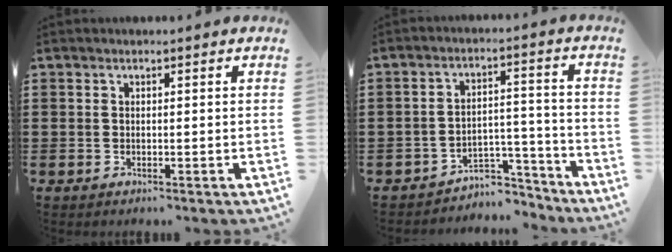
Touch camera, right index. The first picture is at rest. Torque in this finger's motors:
{"motor_torque": [-1.21, 0.93, -0.97, -0.21]}